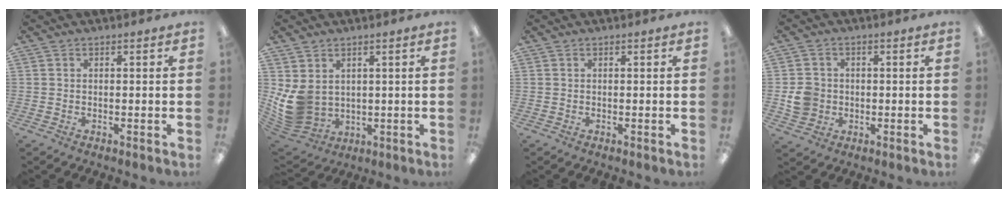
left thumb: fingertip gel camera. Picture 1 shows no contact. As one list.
[{"total": 9.1, "force": [1.4, 7.6, 4.7], "torque": [-0.126, -0.019, 0.032]}, {"total": 0.0}, {"total": 5.8, "force": [-0.4, 5.4, 2.0], "torque": [-0.032, 0.009, -0.007]}]